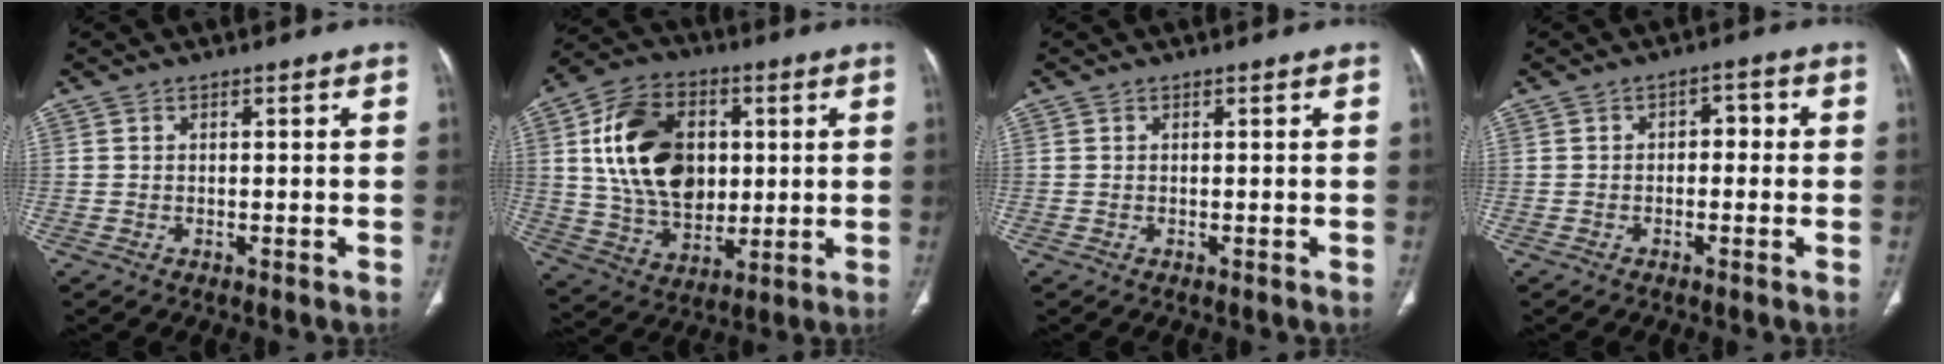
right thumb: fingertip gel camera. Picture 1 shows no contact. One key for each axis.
{"total": 19.4, "fx": 3.5, "fy": 13.7, "fz": 13.4, "tx": -0.205, "ty": -0.002, "tz": 0.068}
{"total": 0.0}
{"total": 3.2, "fx": -0.2, "fy": 2.2, "fz": 2.4, "tx": -0.012, "ty": 0.015, "tz": -0.013}